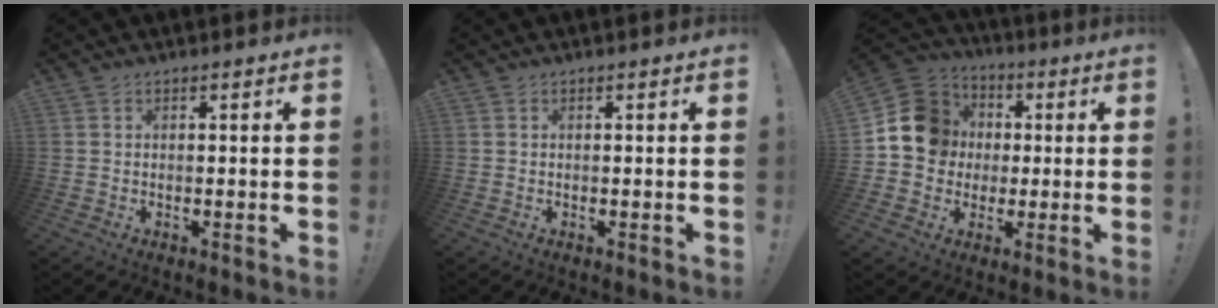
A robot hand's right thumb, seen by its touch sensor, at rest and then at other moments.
{"total": 0.0}
{"total": 14.2, "force": [1.3, 13.0, 5.4], "torque": [-0.075, 0.013, 0.035]}